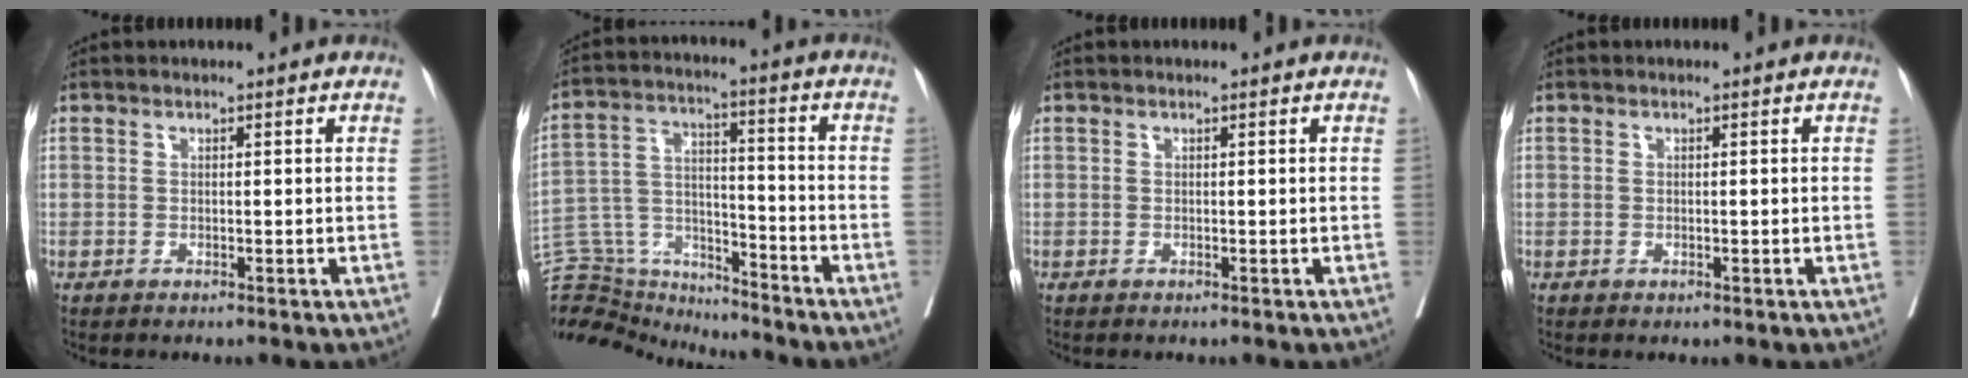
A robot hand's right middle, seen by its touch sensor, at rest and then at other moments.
{"total": 14.3, "force": [-13.9, 2.8, 2.0], "torque": [-0.045, 0.045, -0.239]}
{"total": 0.0}
{"total": 0.0}